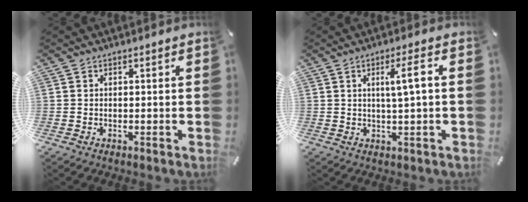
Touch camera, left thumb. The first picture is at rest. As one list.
[{"total": 6.1, "force": [1.2, 0.6, 6.0], "torque": [-0.114, -0.001, 0.016]}]